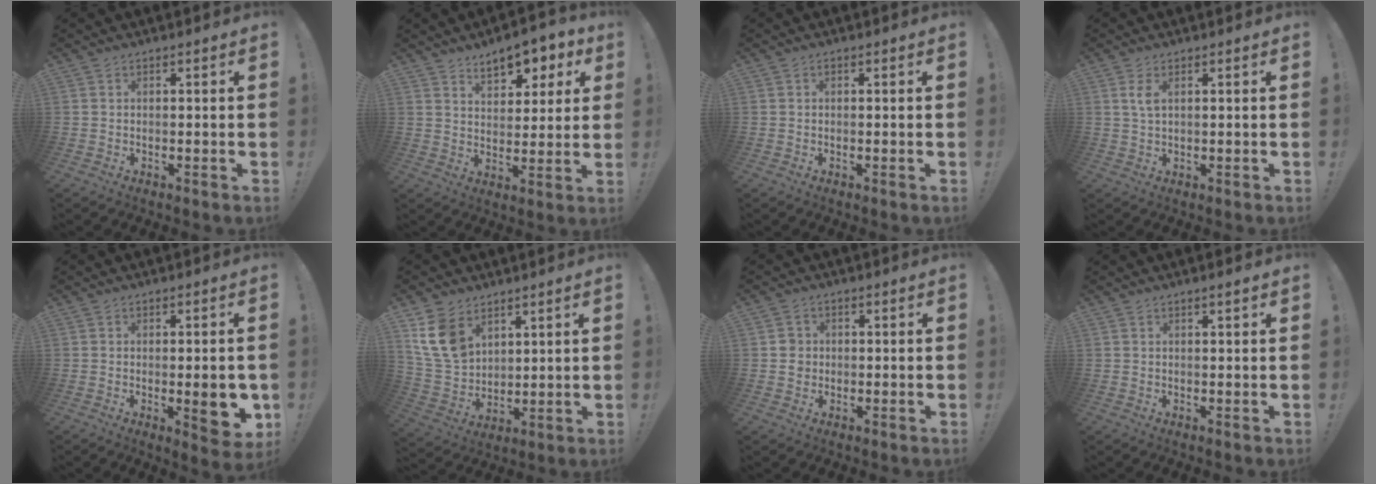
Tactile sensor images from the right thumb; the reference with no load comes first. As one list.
[{"total": 9.5, "force": [6.4, 4.9, 5.0], "torque": [-0.056, -0.044, 0.114]}, {"total": 0.0}, {"total": 3.1, "force": [1.3, 1.1, 2.6], "torque": [-0.040, -0.004, 0.019]}, {"total": 9.0, "force": [-1.8, 2.7, 8.4], "torque": [-0.093, -0.007, -0.025]}, {"total": 13.1, "force": [7.2, 8.8, 6.4], "torque": [-0.121, -0.034, 0.146]}, {"total": 3.5, "force": [-0.1, 3.3, 1.1], "torque": [-0.009, 0.004, -0.001]}, {"total": 1.4, "force": [0.9, 0.0, 1.1], "torque": [-0.014, -0.002, 0.014]}]